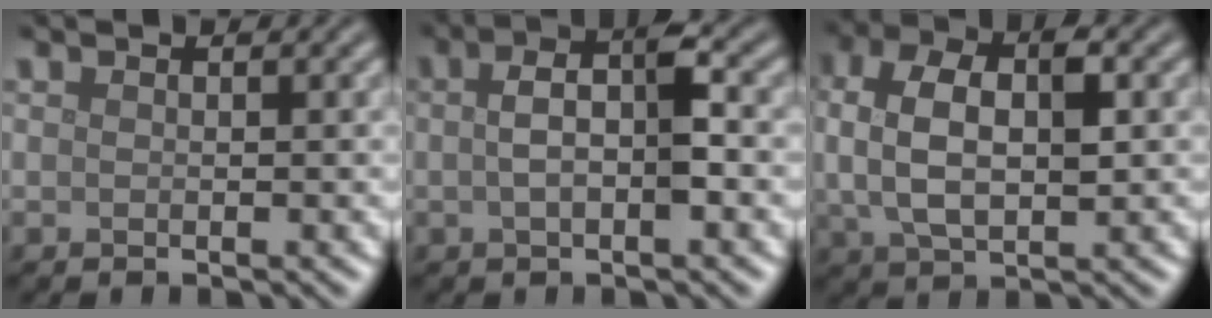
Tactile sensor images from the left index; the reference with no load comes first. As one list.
[{"total": 4.2, "force": [0.1, 1.5, 3.9], "torque": [-0.076, 0.008, -0.003]}, {"total": 6.6, "force": [0.9, 3.5, 5.5], "torque": [-0.108, 0.008, 0.012]}]